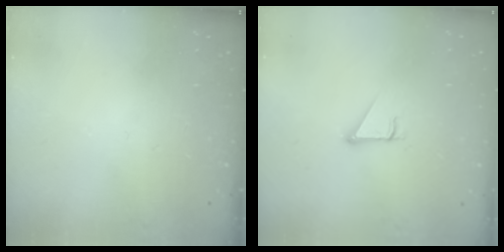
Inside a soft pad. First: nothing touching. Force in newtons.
{"total": 2.9, "press": 2.8, "slide": 0.2}